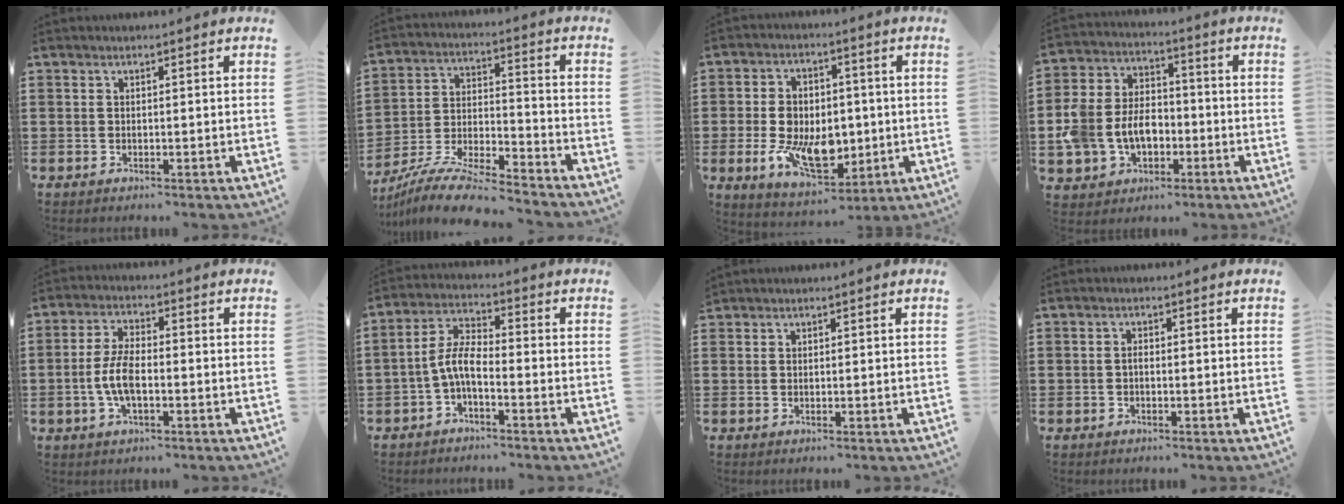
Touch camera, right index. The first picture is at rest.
{"total": 9.7, "force": [-9.1, 0.5, 3.4], "torque": [-0.069, 0.011, -0.182]}
{"total": 10.3, "force": [-1.2, 7.2, 7.3], "torque": [-0.150, 0.007, -0.023]}
{"total": 8.5, "force": [-2.0, 6.7, 4.8], "torque": [-0.138, 0.012, -0.043]}
{"total": 6.3, "force": [-1.2, 2.7, 5.5], "torque": [-0.133, -0.005, -0.031]}
{"total": 5.7, "force": [-2.2, 2.0, 4.8], "torque": [-0.112, 0.000, -0.048]}
{"total": 0.7, "force": [0.6, 0.2, -0.1], "torque": [0.003, 0.001, 0.013]}
{"total": 0.6, "force": [-0.2, 0.2, 0.6], "torque": [-0.013, -0.003, -0.004]}